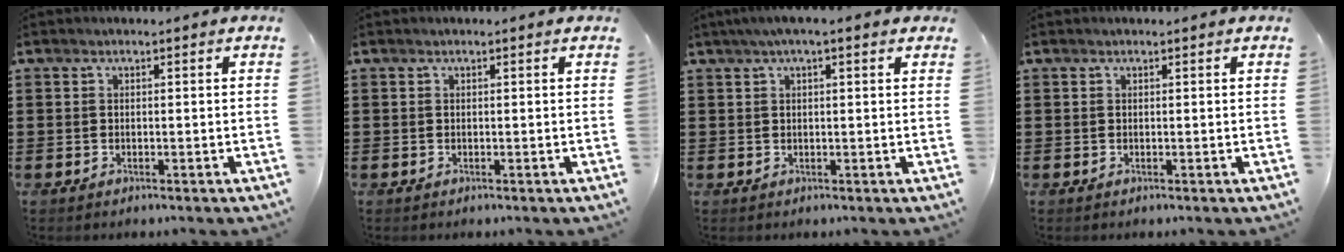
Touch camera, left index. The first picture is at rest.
{"total": 0.0}
{"total": 2.5, "force": [1.3, 0.7, 2.1], "torque": [-0.043, 0.006, 0.021]}
{"total": 0.0}